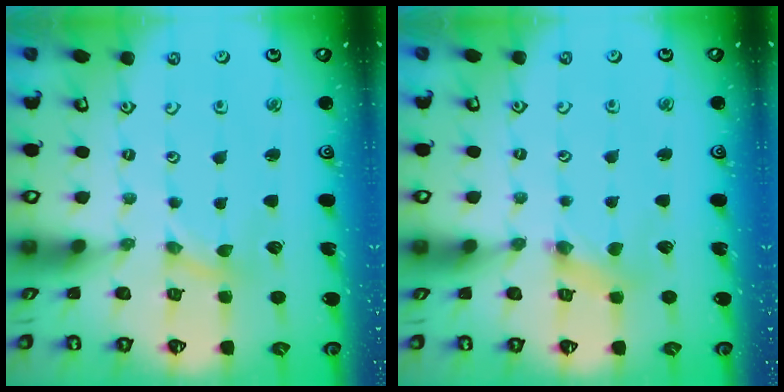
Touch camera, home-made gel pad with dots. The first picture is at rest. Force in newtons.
{"total": 0.9, "press": 0.9, "slide": 0.2}